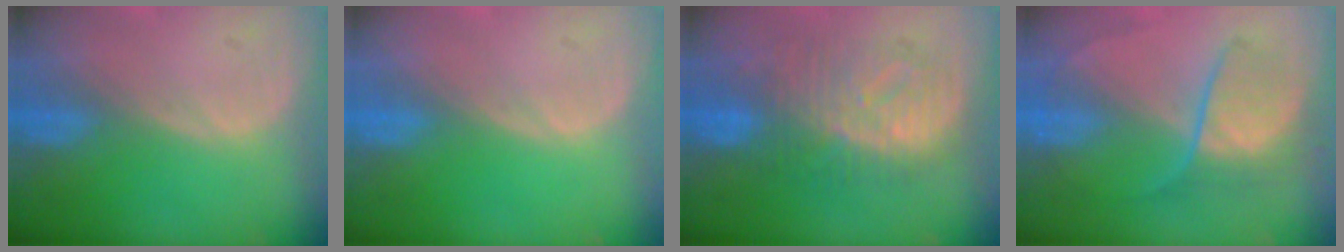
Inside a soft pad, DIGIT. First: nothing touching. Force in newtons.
{"total": 0.0}
{"total": 9.0, "press": 9.0, "slide": 0.3}
{"total": 6.4, "press": 6.3, "slide": 0.7}